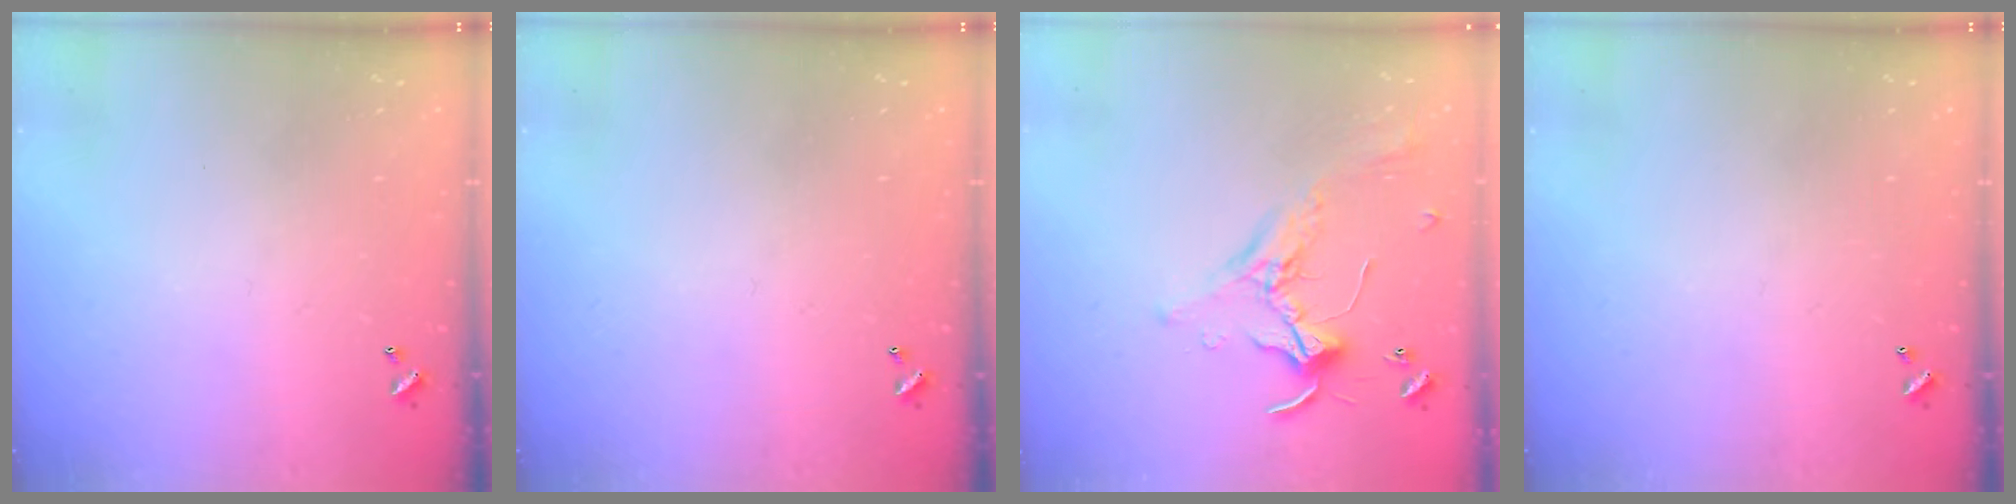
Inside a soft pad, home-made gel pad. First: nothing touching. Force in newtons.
{"total": 0.0}
{"total": 1.7, "press": 1.6, "slide": 0.2}
{"total": 0.0}